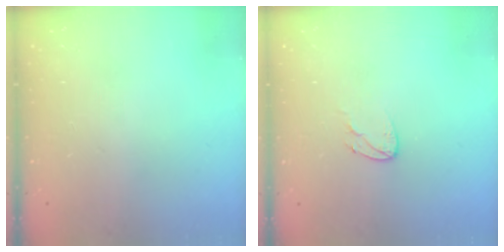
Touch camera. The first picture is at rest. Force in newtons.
{"total": 5.6, "press": 5.6, "slide": 0.7}